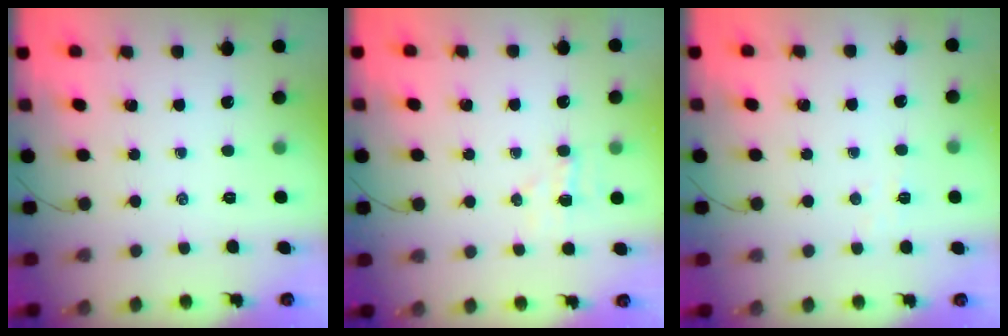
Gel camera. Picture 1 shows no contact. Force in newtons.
{"total": 4.0, "press": 3.8, "slide": 1.1}
{"total": 2.8, "press": 2.7, "slide": 0.8}